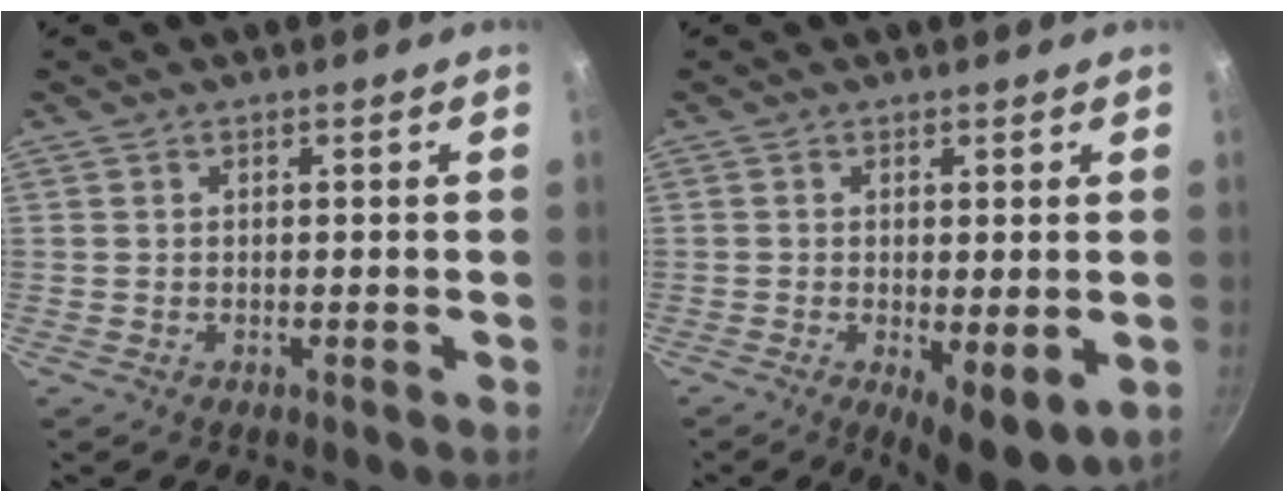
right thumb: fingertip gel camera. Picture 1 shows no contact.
{"total": 7.8, "force": [-1.6, 2.8, 7.1], "torque": [-0.091, -0.015, -0.011]}